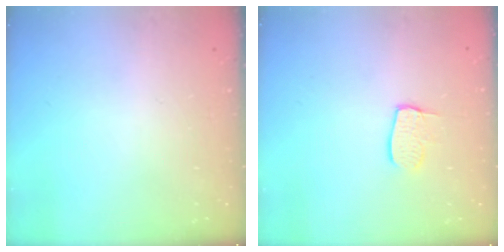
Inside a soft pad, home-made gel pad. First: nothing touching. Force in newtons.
{"total": 7.0, "press": 7.0, "slide": 0.6}